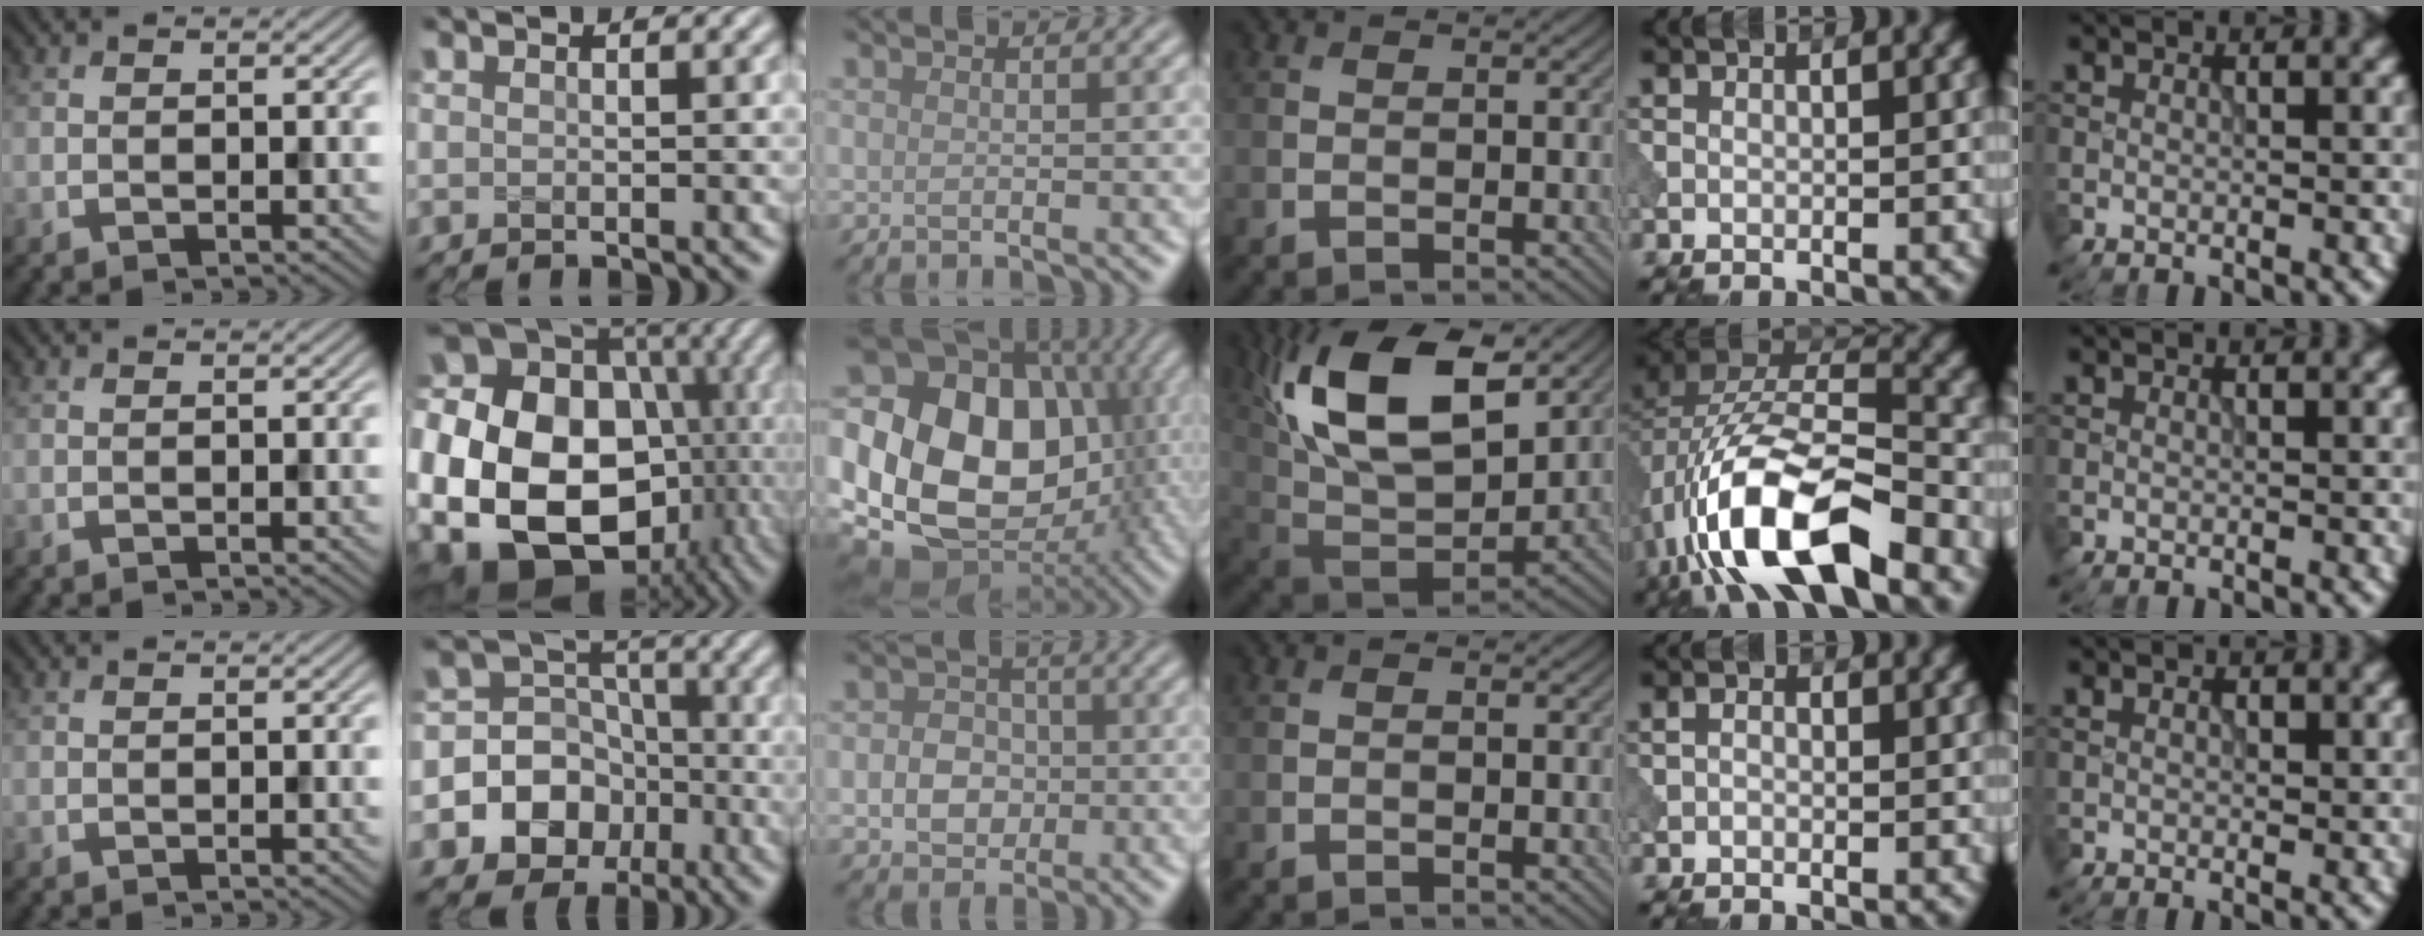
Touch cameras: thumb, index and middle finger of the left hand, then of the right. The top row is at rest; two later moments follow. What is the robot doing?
{"motion": "insert", "object": "peg toy"}